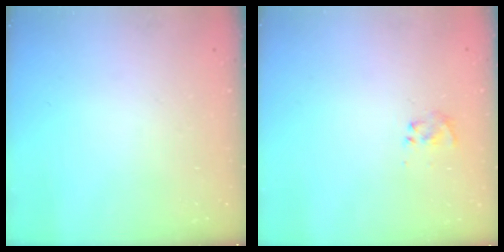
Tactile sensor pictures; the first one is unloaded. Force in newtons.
{"total": 2.5, "press": 2.4, "slide": 0.8}